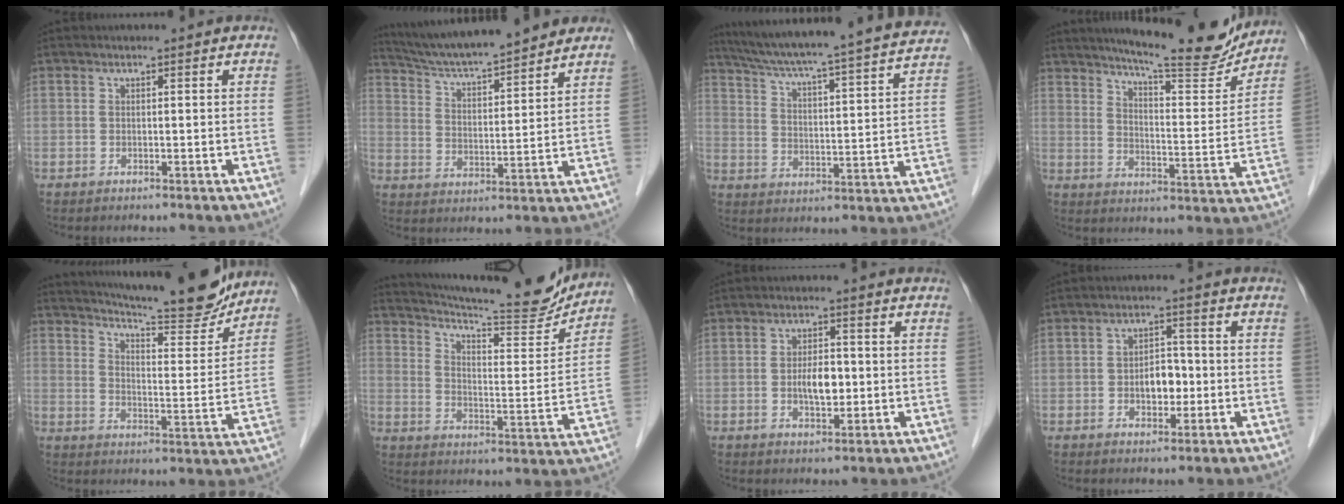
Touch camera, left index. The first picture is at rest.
{"total": 16.3, "force": [14.7, 1.4, 7.0], "torque": [-0.116, 0.015, 0.233]}
{"total": 24.9, "force": [22.5, 0.0, 10.7], "torque": [-0.175, -0.035, 0.301]}
{"total": 18.2, "force": [16.4, 1.7, 7.9], "torque": [-0.117, -0.038, 0.218]}
{"total": 18.7, "force": [17.0, 1.8, 7.4], "torque": [-0.117, -0.033, 0.230]}
{"total": 20.8, "force": [19.4, 1.7, 7.3], "torque": [-0.119, -0.045, 0.267]}
{"total": 4.4, "force": [-0.6, 2.0, 3.9], "torque": [-0.069, -0.002, -0.009]}
{"total": 4.5, "force": [-1.1, 2.7, 3.4], "torque": [-0.053, 0.008, -0.016]}